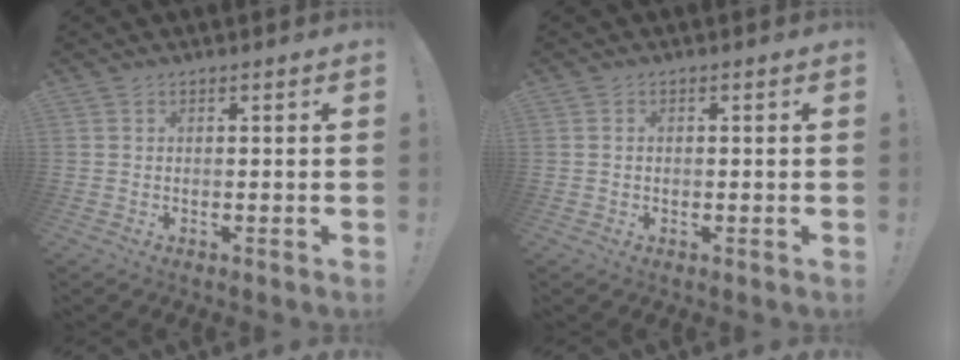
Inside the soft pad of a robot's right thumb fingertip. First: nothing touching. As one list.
[{"total": 0.9, "force": [-0.2, 0.7, 0.5], "torque": [-0.010, 0.003, -0.003]}]